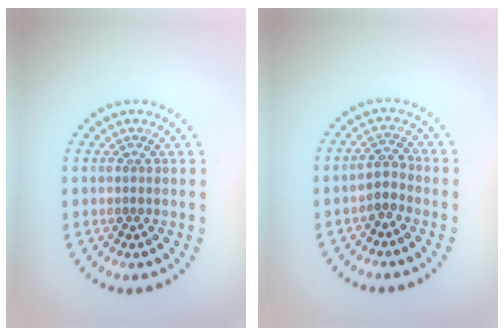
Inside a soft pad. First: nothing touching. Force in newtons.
{"total": 1.6, "press": 1.3, "slide": 1.0}